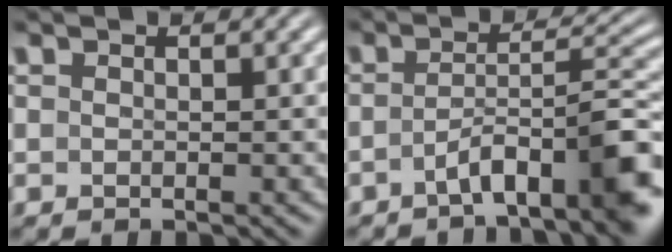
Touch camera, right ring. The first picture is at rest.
{"total": 6.7, "force": [-3.9, 1.7, 5.1], "torque": [-0.070, -0.009, -0.055]}